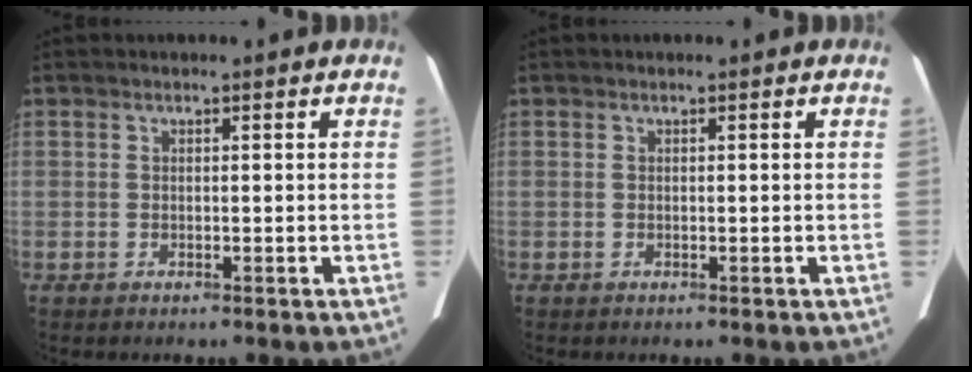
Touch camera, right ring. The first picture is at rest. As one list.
[{"total": 0.0}]